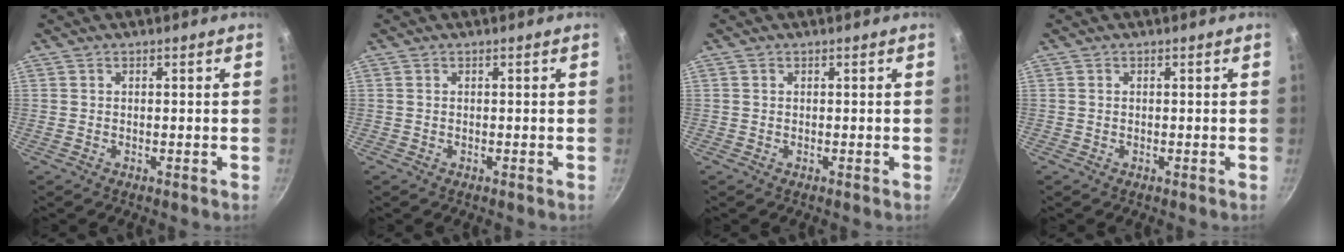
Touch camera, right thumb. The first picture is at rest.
{"total": 0.0}
{"total": 0.0}
{"total": 0.0}